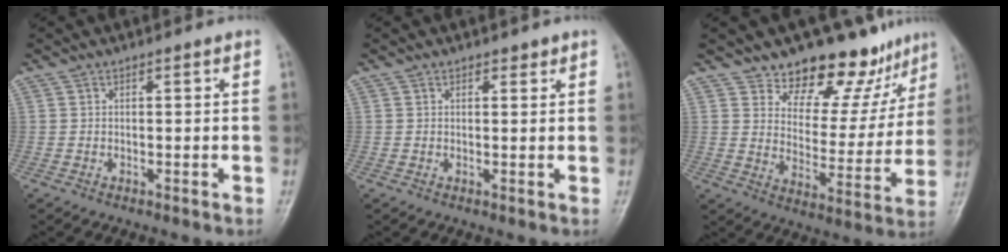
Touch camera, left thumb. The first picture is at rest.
{"total": 1.2, "force": [0.9, 0.7, 0.4], "torque": [0.004, -0.005, 0.010]}
{"total": 15.3, "force": [12.4, 7.3, 5.2], "torque": [-0.011, -0.094, 0.172]}